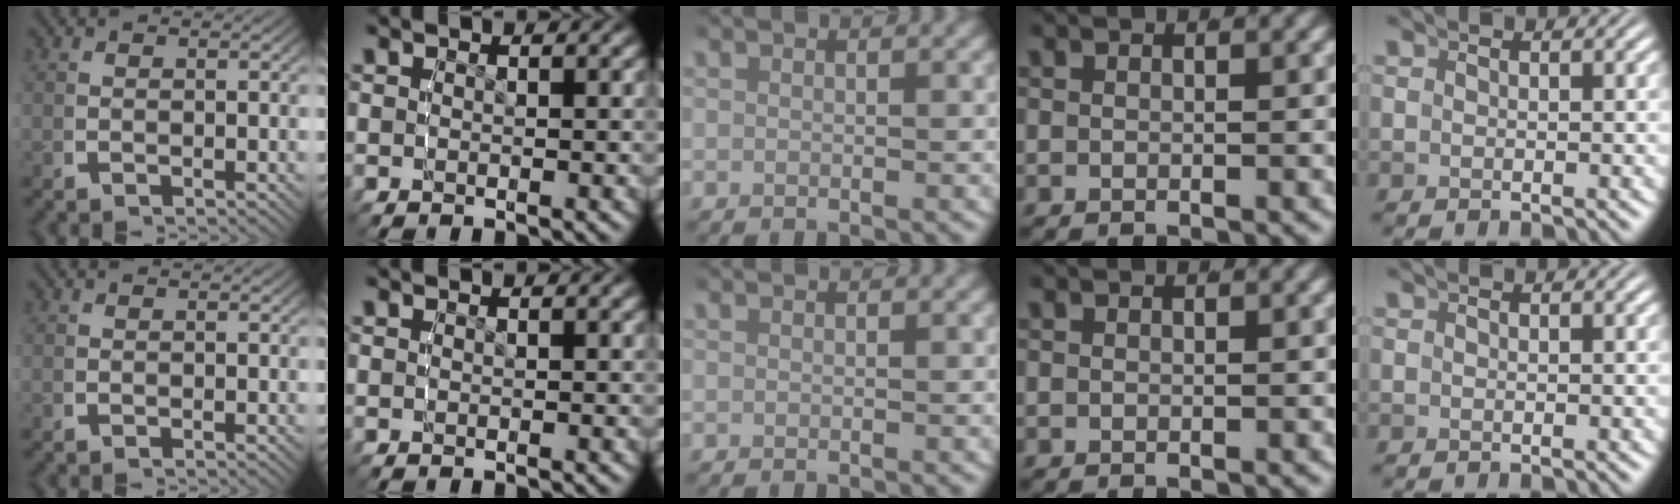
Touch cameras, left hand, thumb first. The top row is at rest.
{}